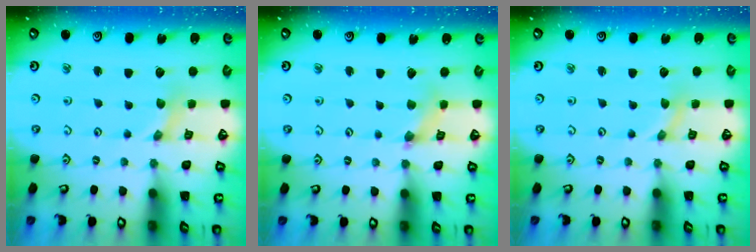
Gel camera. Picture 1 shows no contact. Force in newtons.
{"total": 1.4, "press": 1.3, "slide": 0.3}
{"total": 0.0}